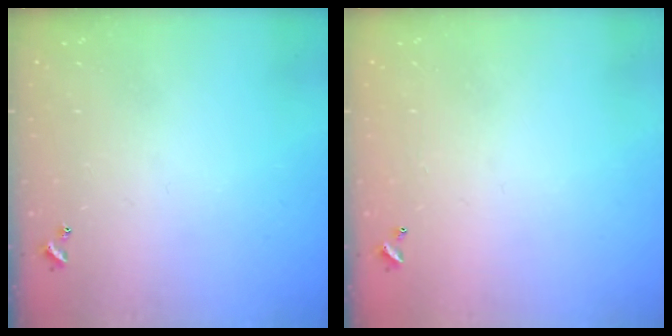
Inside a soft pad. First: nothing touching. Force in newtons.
{"total": 2.8, "press": 2.8, "slide": 0.1}